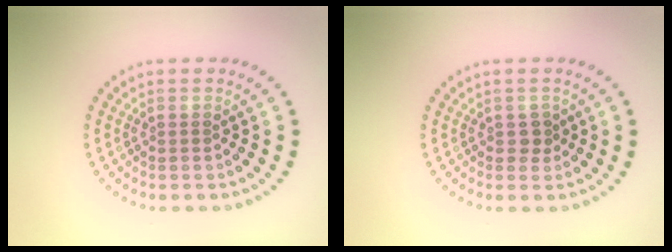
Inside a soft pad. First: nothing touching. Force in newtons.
{"total": 1.0, "press": 0.8, "slide": 0.5}